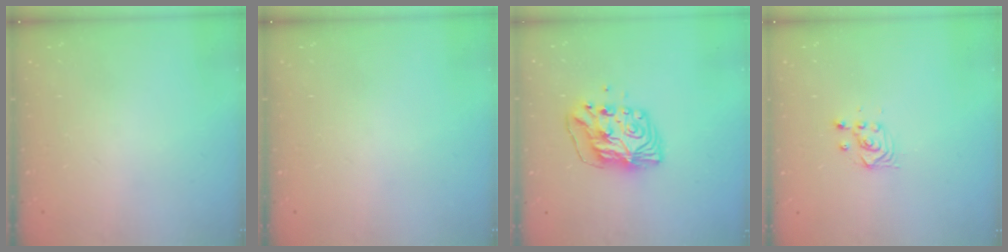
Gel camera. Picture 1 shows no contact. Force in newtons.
{"total": 0.0}
{"total": 9.3, "press": 9.3, "slide": 0.8}
{"total": 3.3, "press": 3.2, "slide": 0.4}